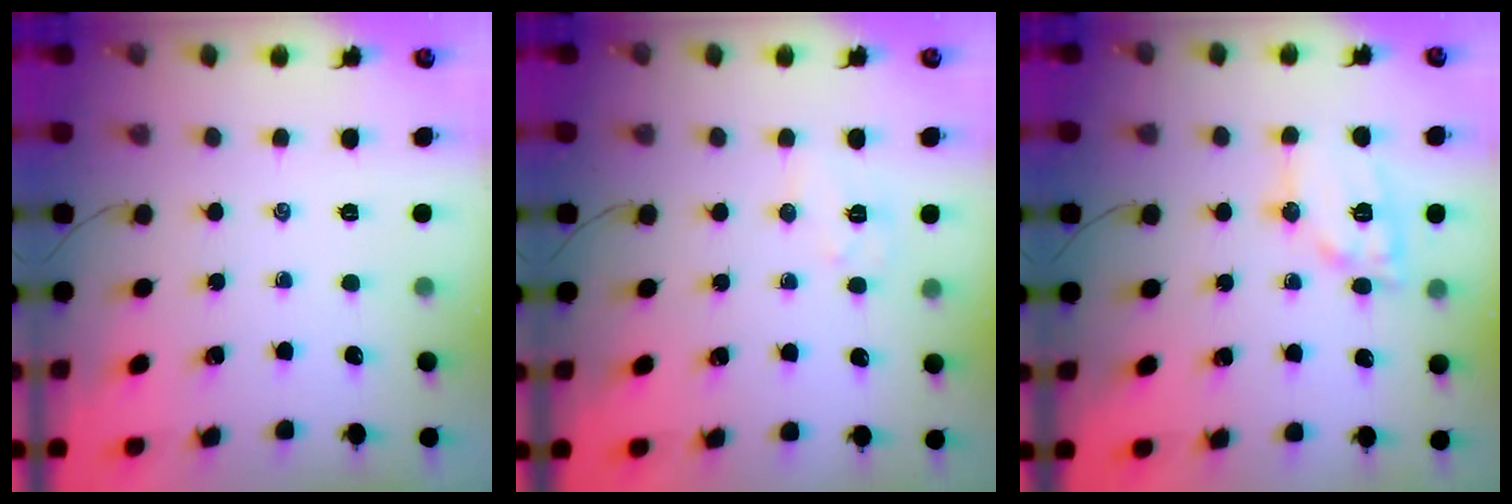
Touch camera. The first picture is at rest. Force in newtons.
{"total": 5.7, "press": 5.6, "slide": 0.9}
{"total": 11.3, "press": 11.3, "slide": 0.7}